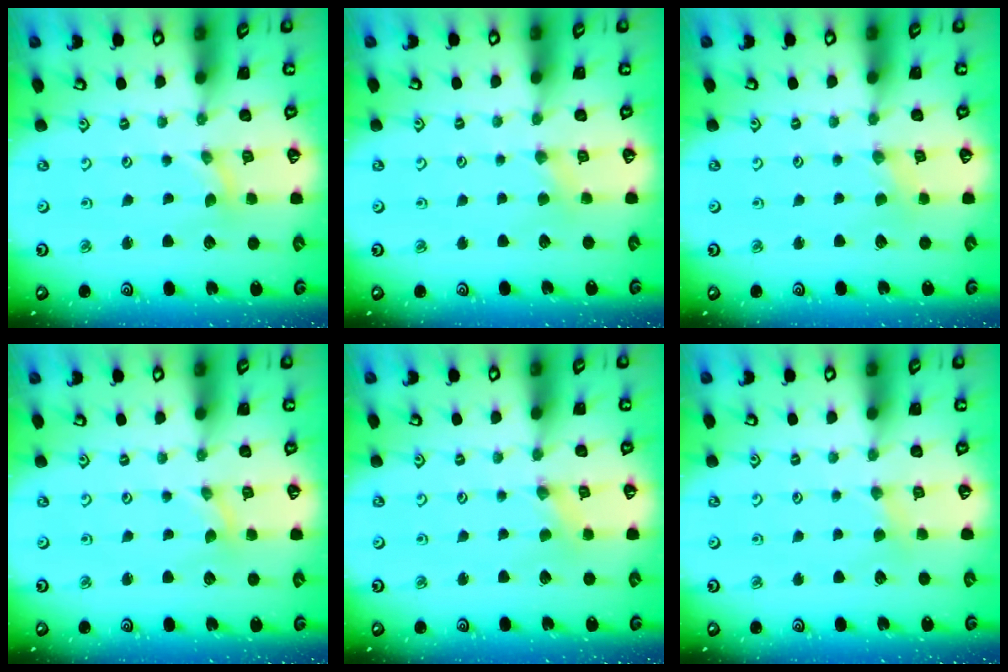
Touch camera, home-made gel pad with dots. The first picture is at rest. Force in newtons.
{"total": 1.6, "press": 1.6, "slide": 0.4}
{"total": 0.0}
{"total": 0.0}
{"total": 0.0}
{"total": 2.3, "press": 2.3, "slide": 0.4}